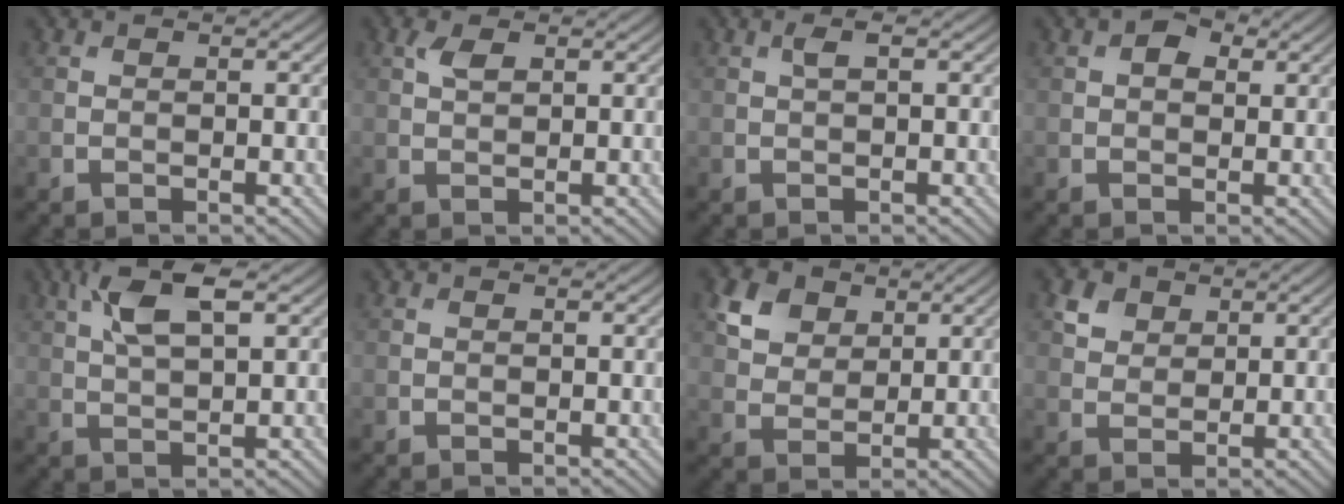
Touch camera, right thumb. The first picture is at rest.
{"total": 2.0, "force": [1.0, 0.9, 1.4], "torque": [-0.033, 0.004, 0.019]}
{"total": 1.3, "force": [0.4, 0.2, 1.2], "torque": [-0.029, 0.004, 0.008]}
{"total": 2.3, "force": [0.8, 1.5, 1.6], "torque": [-0.029, 0.004, 0.011]}
{"total": 6.8, "force": [2.9, 2.3, 5.7], "torque": [-0.123, 0.009, 0.057]}
{"total": 0.0}
{"total": 4.8, "force": [2.7, 3.3, 2.2], "torque": [-0.056, 0.001, 0.054]}
{"total": 2.9, "force": [1.7, 2.0, 1.1], "torque": [-0.028, 0.001, 0.035]}